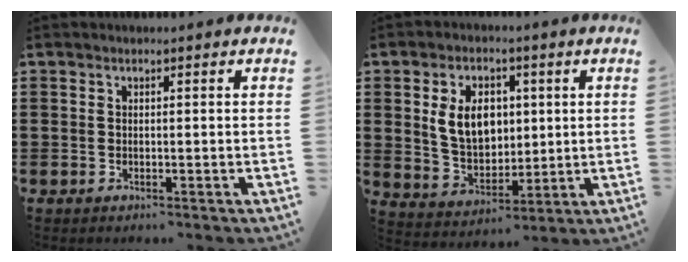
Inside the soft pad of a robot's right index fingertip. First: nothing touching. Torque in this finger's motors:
{"motor_torque": [0.73, -0.06, 0.36, 0.18]}